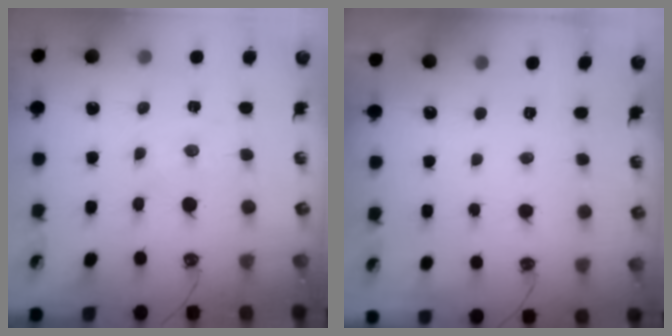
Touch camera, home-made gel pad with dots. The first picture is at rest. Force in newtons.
{"total": 0.0}